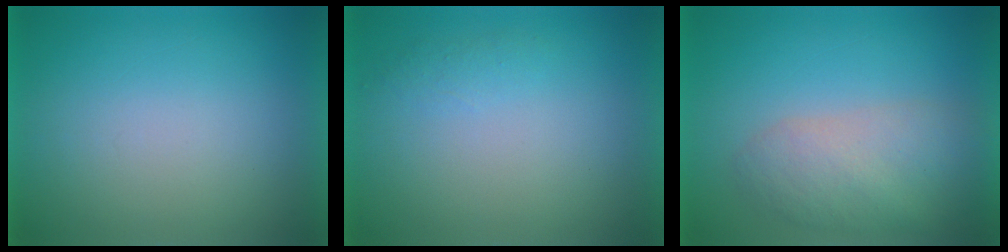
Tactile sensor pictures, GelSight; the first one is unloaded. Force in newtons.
{"total": 2.1}
{"total": 5.7}